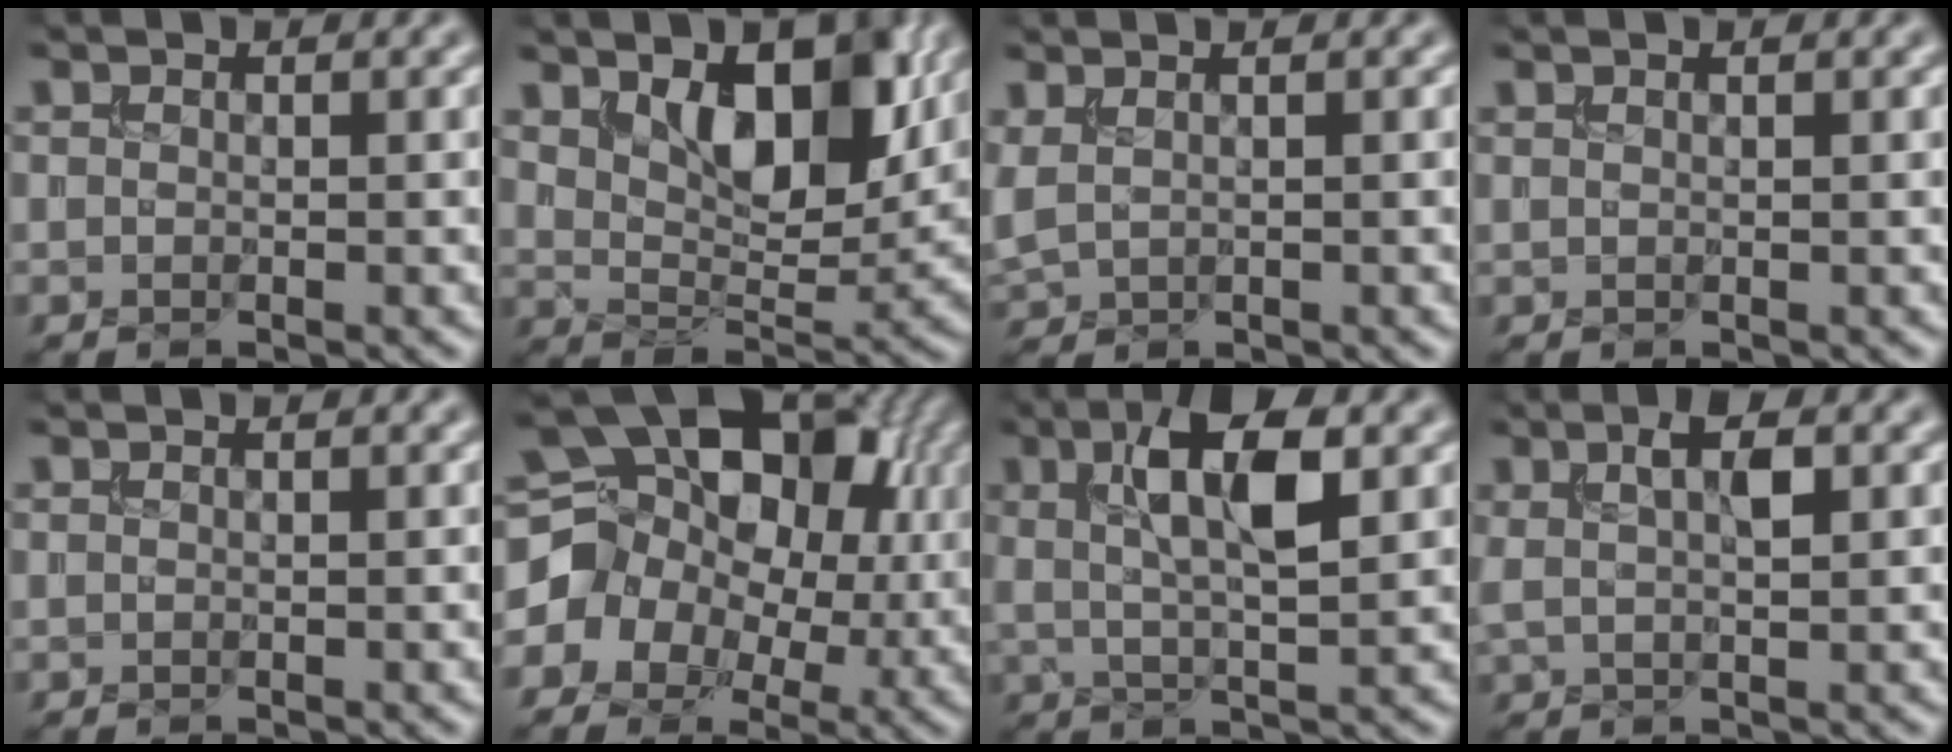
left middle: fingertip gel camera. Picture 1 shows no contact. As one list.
[{"total": 8.0, "force": [3.6, 4.0, 5.9], "torque": [-0.097, -0.010, 0.057]}, {"total": 1.8, "force": [1.0, 0.9, 1.3], "torque": [-0.032, 0.009, 0.025]}, {"total": 0.7, "force": [0.5, 0.1, 0.4], "torque": [-0.006, 0.000, 0.004]}, {"total": 0.0}, {"total": 14.1, "force": [1.5, 11.5, 8.0], "torque": [-0.133, 0.020, 0.016]}, {"total": 6.8, "force": [1.8, 2.1, 6.2], "torque": [-0.108, 0.006, 0.032]}, {"total": 2.9, "force": [0.9, 0.8, 2.6], "torque": [-0.045, 0.006, 0.018]}]